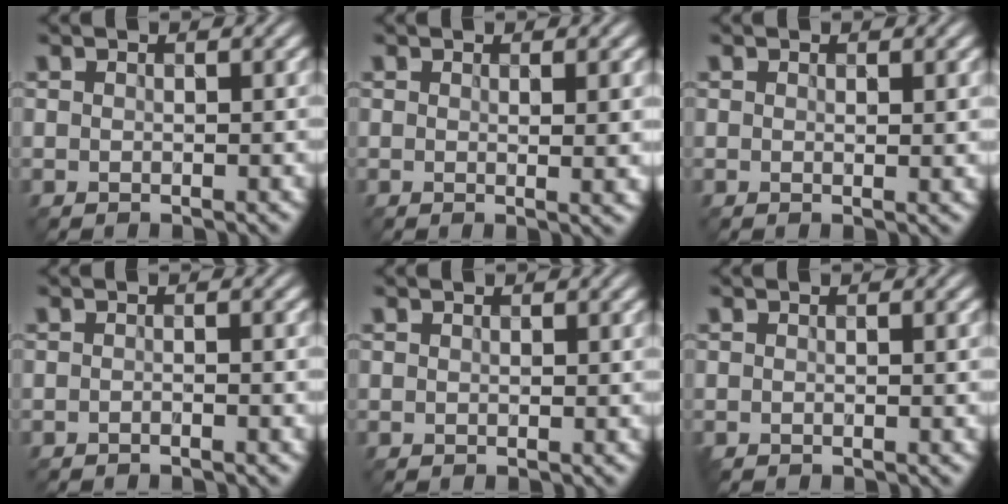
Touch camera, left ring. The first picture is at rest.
{"total": 3.0, "force": [0.3, 0.8, 2.9], "torque": [-0.031, -0.001, 0.003]}
{"total": 1.1, "force": [0.2, 0.2, 1.1], "torque": [-0.012, -0.001, 0.002]}
{"total": 1.2, "force": [-0.8, 0.2, 0.9], "torque": [-0.015, -0.003, -0.021]}
{"total": 0.0}
{"total": 1.0, "force": [-0.3, 0.3, 0.9], "torque": [-0.007, -0.004, -0.005]}